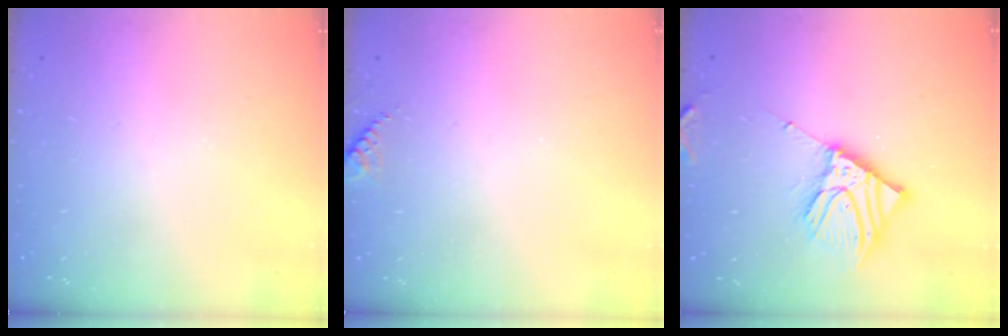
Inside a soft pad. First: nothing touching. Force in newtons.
{"total": 5.8, "press": 5.7, "slide": 0.7}
{"total": 11.2, "press": 11.1, "slide": 1.5}